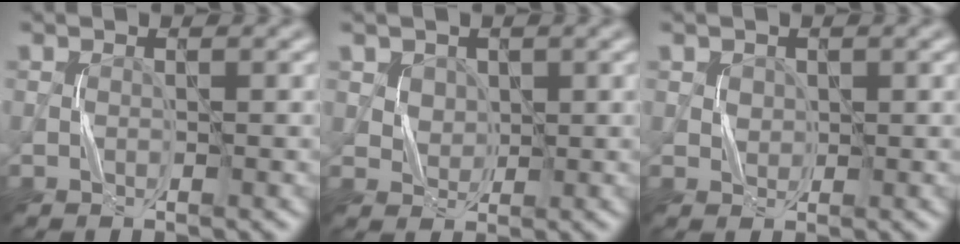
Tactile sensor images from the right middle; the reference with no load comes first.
{"total": 3.2, "force": [1.7, 2.4, 1.2], "torque": [-0.043, -0.002, 0.047]}
{"total": 1.3, "force": [0.6, 1.1, 0.3], "torque": [-0.008, -0.004, 0.021]}